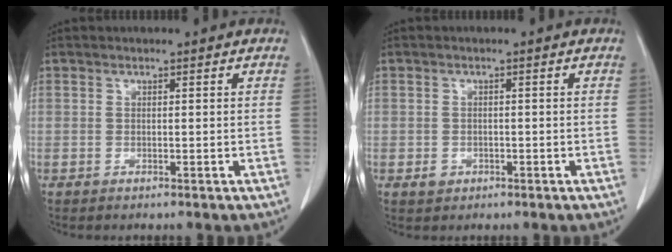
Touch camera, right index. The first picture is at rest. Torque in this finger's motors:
{"motor_torque": [-0.33, -0.05, -0.69, -0.21]}